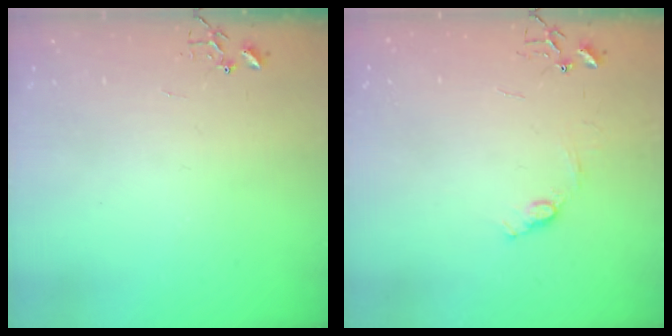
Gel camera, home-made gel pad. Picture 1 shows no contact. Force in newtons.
{"total": 7.2, "press": 7.1, "slide": 0.8}